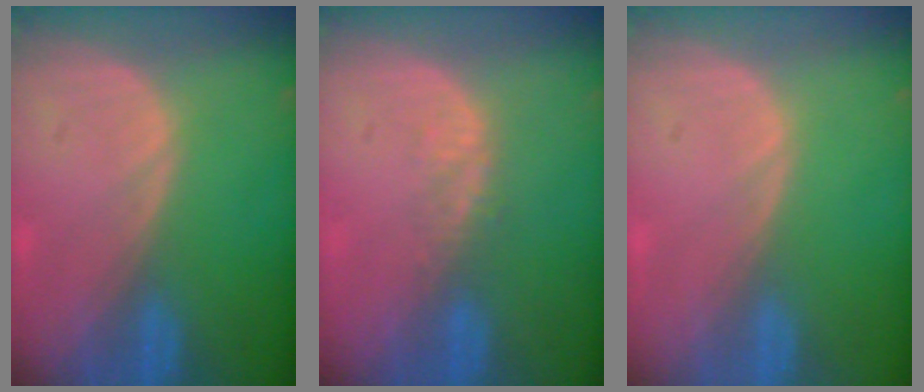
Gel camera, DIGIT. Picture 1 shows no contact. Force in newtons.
{"total": 2.5, "press": 1.9, "slide": 1.7}
{"total": 0.0}